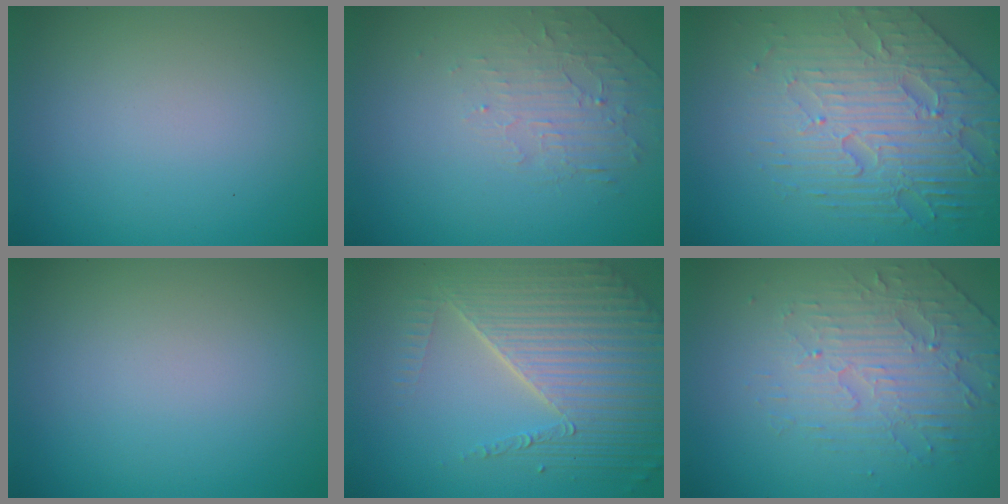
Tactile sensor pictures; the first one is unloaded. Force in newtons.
{"total": 2.0, "press": 0.9, "slide": 1.8}
{"total": 6.7, "press": 5.3, "slide": 4.1}
{"total": 0.0}
{"total": 7.6, "press": 5.4, "slide": 5.3}
{"total": 4.7, "press": 3.3, "slide": 3.3}